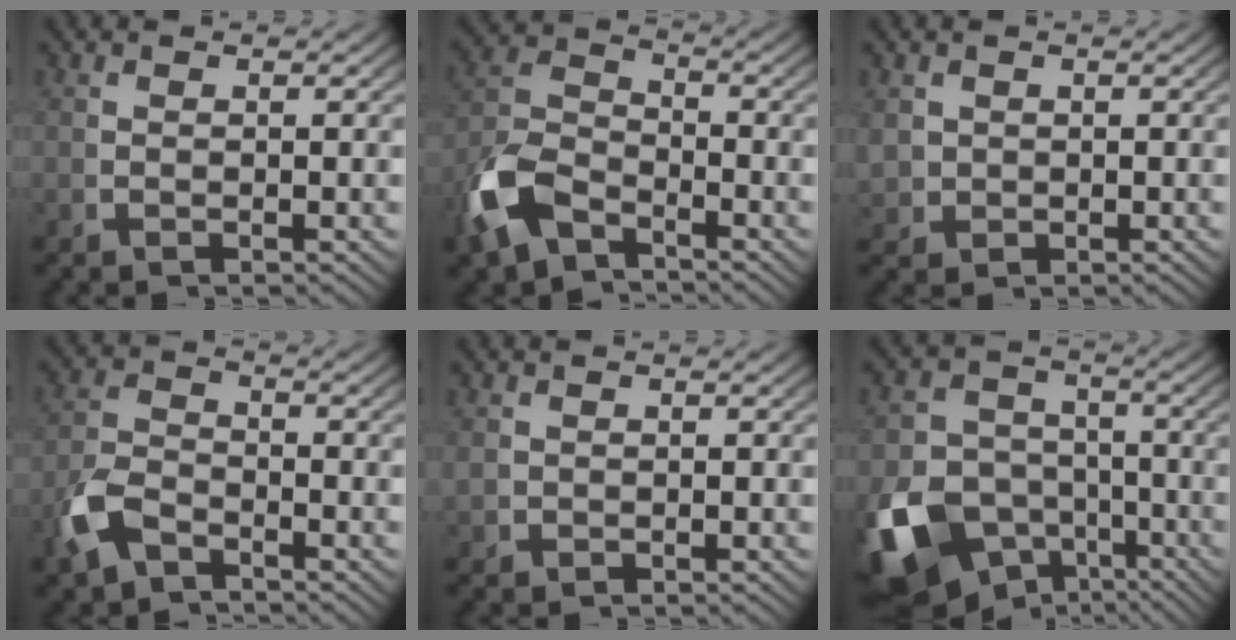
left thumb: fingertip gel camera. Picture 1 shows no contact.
{"total": 7.1, "force": [-3.3, 4.8, 3.9], "torque": [-0.101, -0.027, -0.048]}
{"total": 2.6, "force": [0.5, 2.4, 0.9], "torque": [-0.034, -0.018, 0.023]}
{"total": 4.1, "force": [-2.5, 2.5, 2.0], "torque": [-0.056, -0.016, -0.038]}
{"total": 1.6, "force": [0.2, 1.5, 0.5], "torque": [-0.021, -0.012, 0.011]}
{"total": 16.0, "force": [-6.1, 12.3, 8.2], "torque": [-0.173, -0.095, -0.074]}